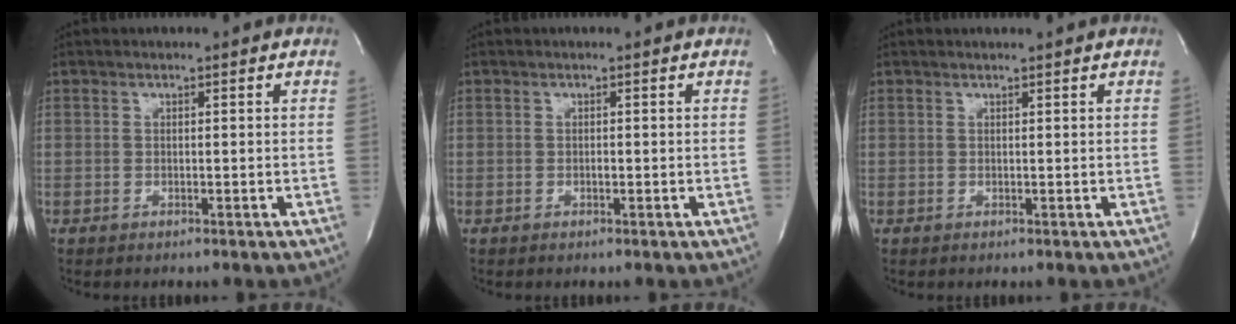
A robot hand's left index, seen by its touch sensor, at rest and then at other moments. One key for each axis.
{"total": 0.0}
{"total": 1.3, "fx": 1.2, "fy": -0.3, "fz": 0.5, "tx": -0.009, "ty": 0.002, "tz": 0.019}